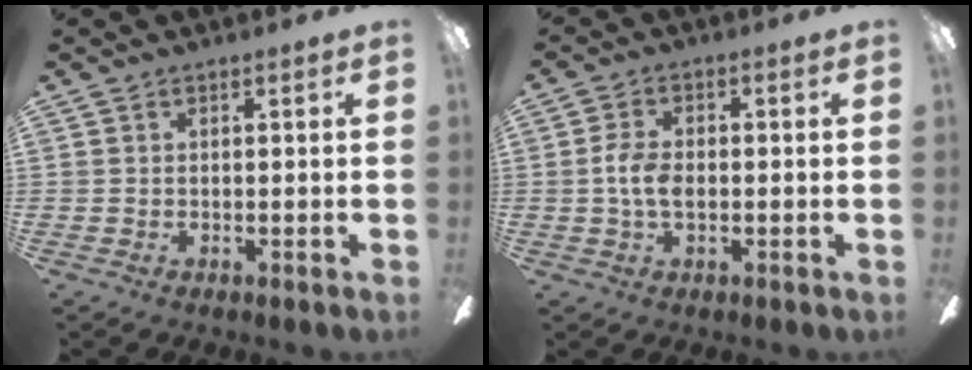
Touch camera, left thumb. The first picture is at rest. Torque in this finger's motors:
{"motor_torque": [0.44, 1.39, 1.08, -0.11, 0.07]}